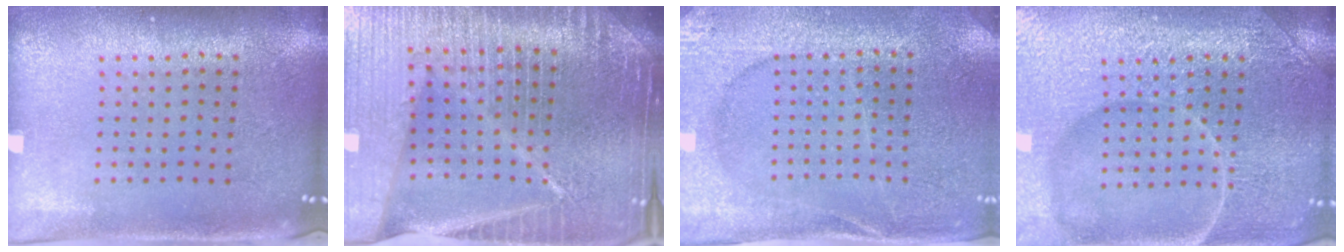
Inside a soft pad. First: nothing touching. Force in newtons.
{"total": 7.2, "press": 6.1, "slide": 3.7}
{"total": 2.7, "press": 2.7, "slide": 0.3}
{"total": 7.4, "press": 7.4, "slide": 1.0}